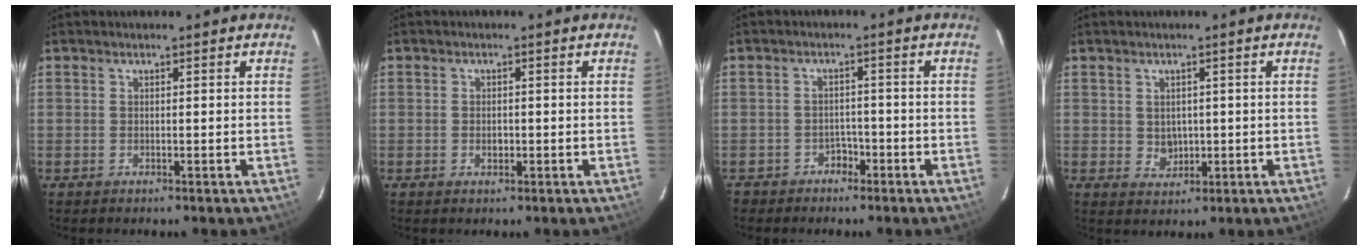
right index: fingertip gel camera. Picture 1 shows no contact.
{"total": 1.7, "force": [-0.3, 1.2, 1.2], "torque": [-0.021, 0.002, -0.005]}
{"total": 3.6, "force": [-2.3, 2.7, -0.1], "torque": [0.003, 0.021, -0.033]}
{"total": 3.3, "force": [0.2, 2.9, 1.6], "torque": [-0.026, 0.001, 0.012]}